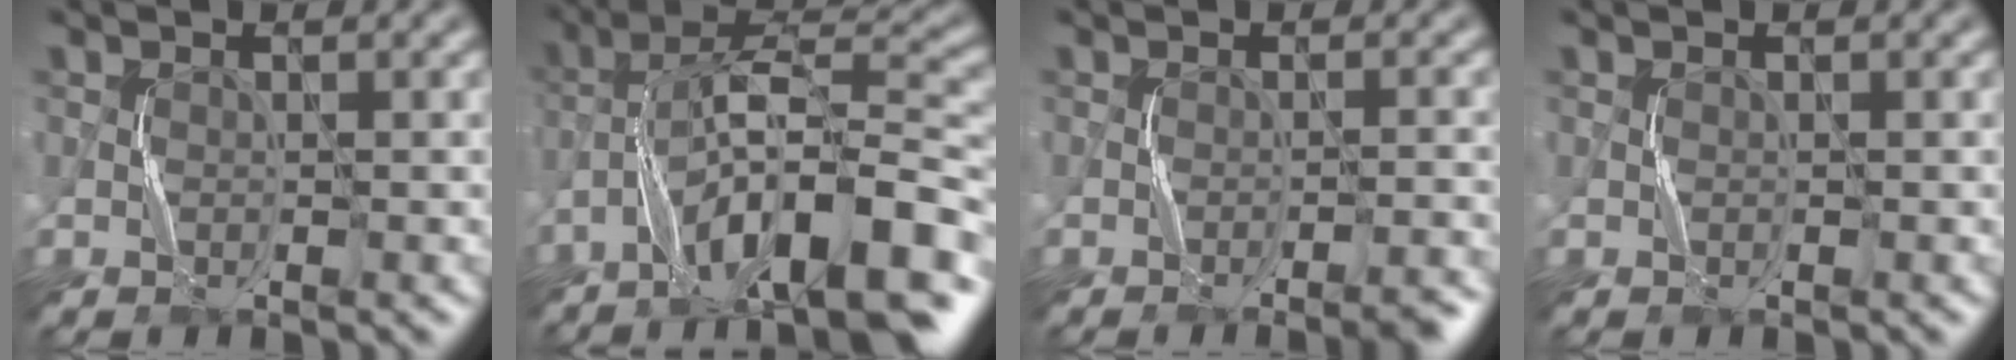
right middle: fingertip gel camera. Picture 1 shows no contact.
{"total": 13.3, "force": [-7.4, 3.0, 10.5], "torque": [-0.178, 0.020, -0.126]}
{"total": 2.0, "force": [-1.4, 0.0, 1.4], "torque": [-0.018, 0.010, -0.022]}
{"total": 0.0}